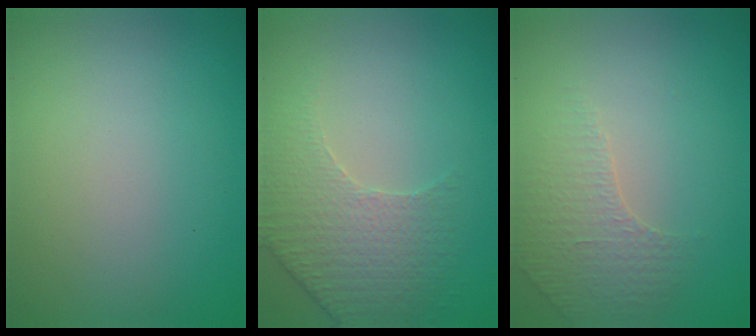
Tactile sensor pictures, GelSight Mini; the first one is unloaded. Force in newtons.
{"total": 2.6, "press": 2.4, "slide": 1.0}
{"total": 1.5, "press": 1.2, "slide": 0.8}